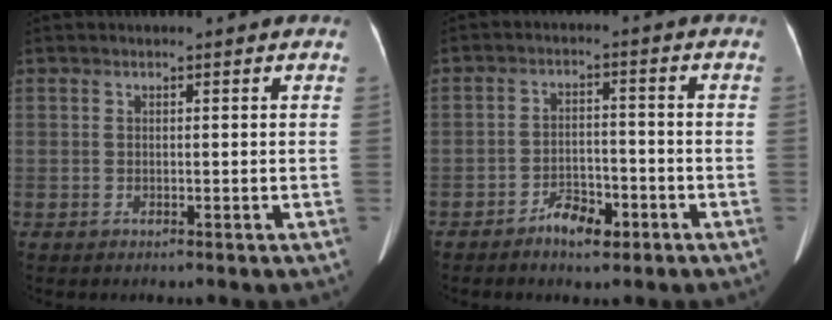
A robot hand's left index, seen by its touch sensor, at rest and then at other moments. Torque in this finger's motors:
{"motor_torque": [0.04, 0.10, 0.07, 0.01]}